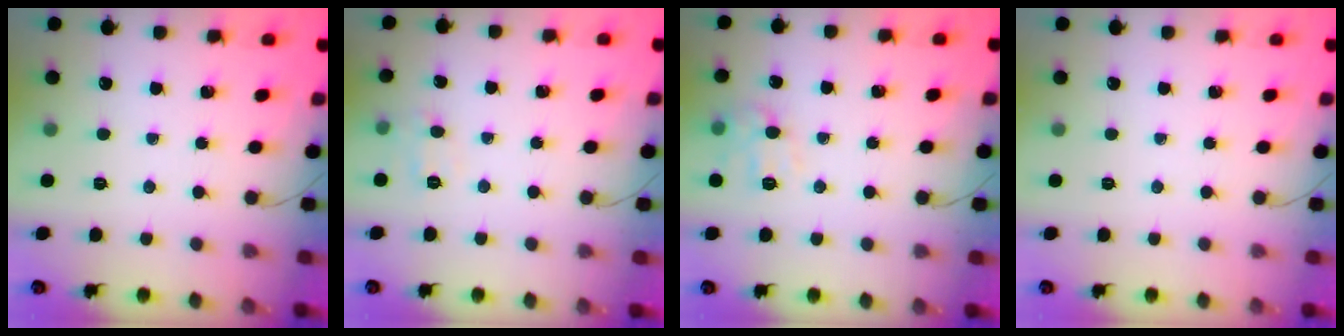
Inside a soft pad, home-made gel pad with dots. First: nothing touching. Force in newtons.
{"total": 6.7, "press": 6.6, "slide": 1.5}
{"total": 9.2, "press": 9.1, "slide": 1.0}
{"total": 0.0}